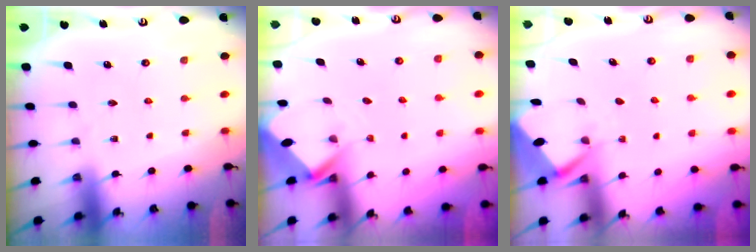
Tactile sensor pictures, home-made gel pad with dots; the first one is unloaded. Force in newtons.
{"total": 2.5, "press": 2.5, "slide": 0.2}
{"total": 2.6, "press": 2.6, "slide": 0.4}